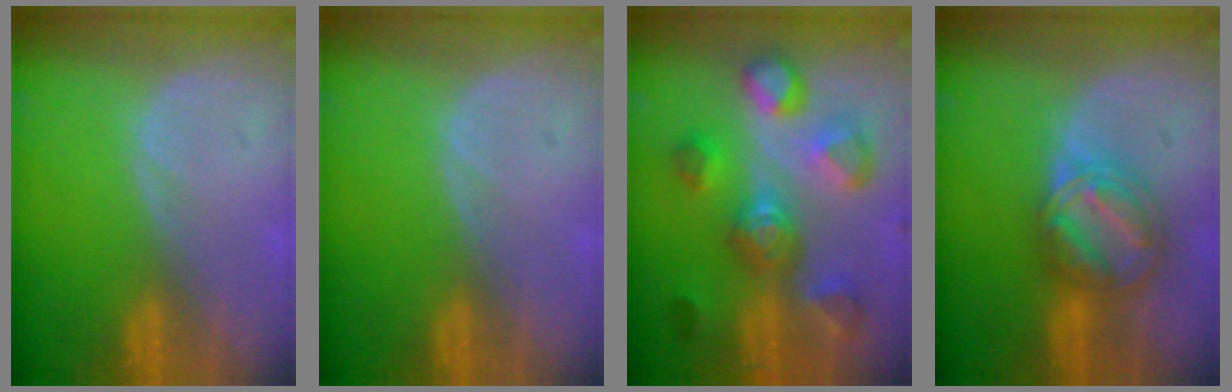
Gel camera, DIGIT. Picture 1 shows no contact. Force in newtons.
{"total": 0.0}
{"total": 10.4, "press": 10.1, "slide": 2.8}
{"total": 8.3, "press": 7.1, "slide": 4.3}